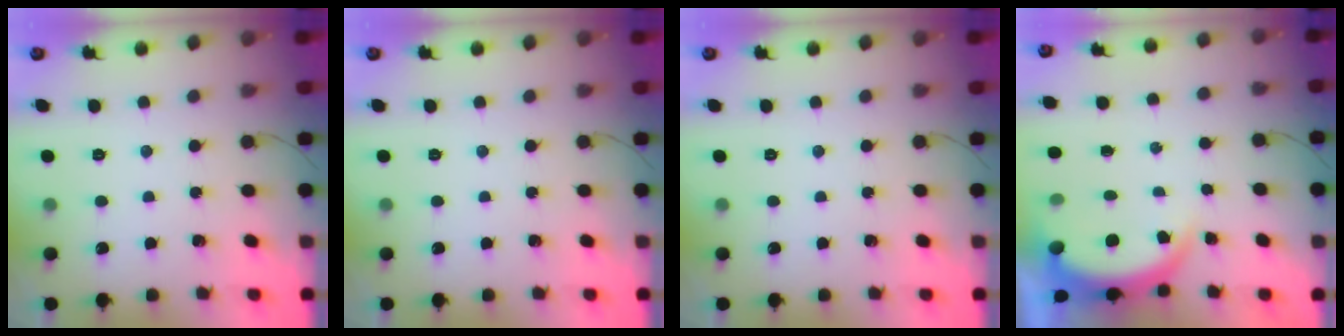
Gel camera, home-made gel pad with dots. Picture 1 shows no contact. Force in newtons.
{"total": 0.0}
{"total": 0.0}
{"total": 5.2, "press": 5.2, "slide": 0.7}